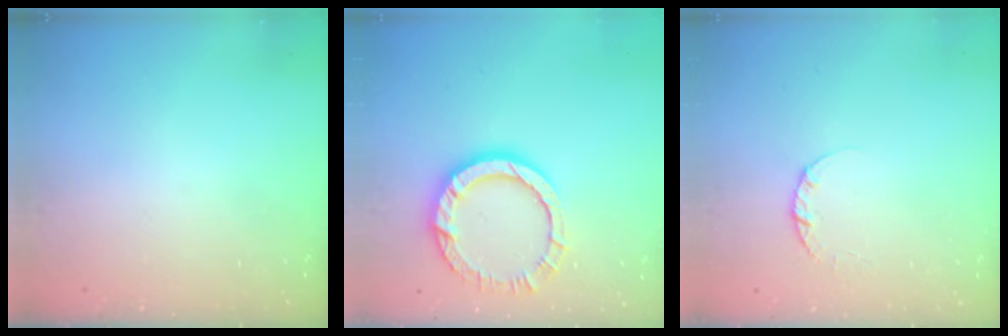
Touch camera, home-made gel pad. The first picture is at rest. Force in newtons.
{"total": 11.6, "press": 11.6, "slide": 0.8}
{"total": 2.4, "press": 2.3, "slide": 0.3}